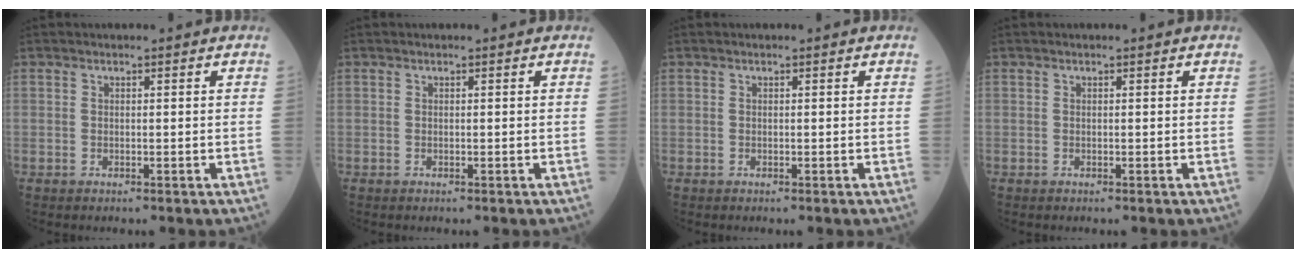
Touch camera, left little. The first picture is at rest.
{"total": 0.0}
{"total": 0.0}
{"total": 0.0}